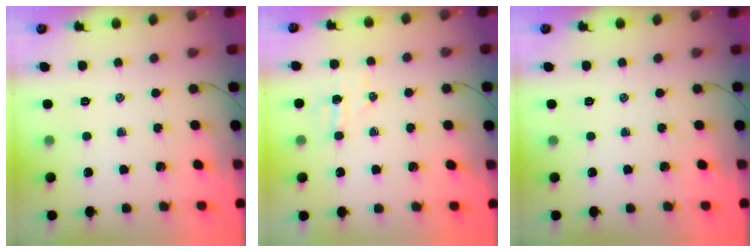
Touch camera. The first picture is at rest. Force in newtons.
{"total": 4.4, "press": 4.2, "slide": 1.0}
{"total": 0.0}